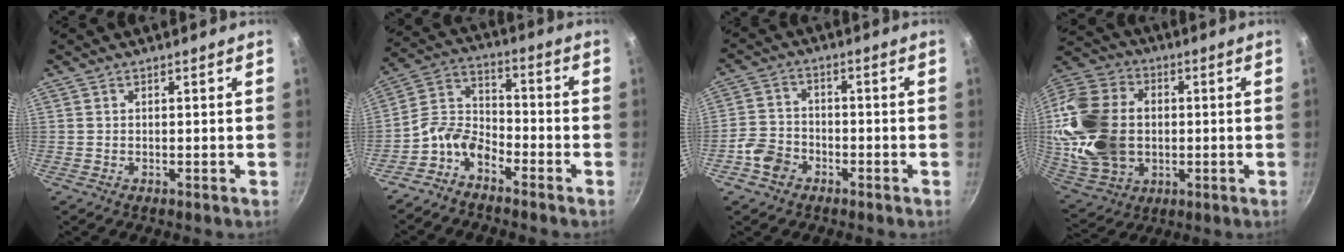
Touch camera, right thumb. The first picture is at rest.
{"total": 7.9, "force": [-5.2, 4.6, 3.9], "torque": [-0.066, 0.065, -0.125]}
{"total": 5.8, "force": [-3.2, 4.4, 2.1], "torque": [-0.031, 0.031, -0.065]}
{"total": 22.7, "force": [0.3, 16.9, 15.1], "torque": [-0.289, 0.015, 0.016]}